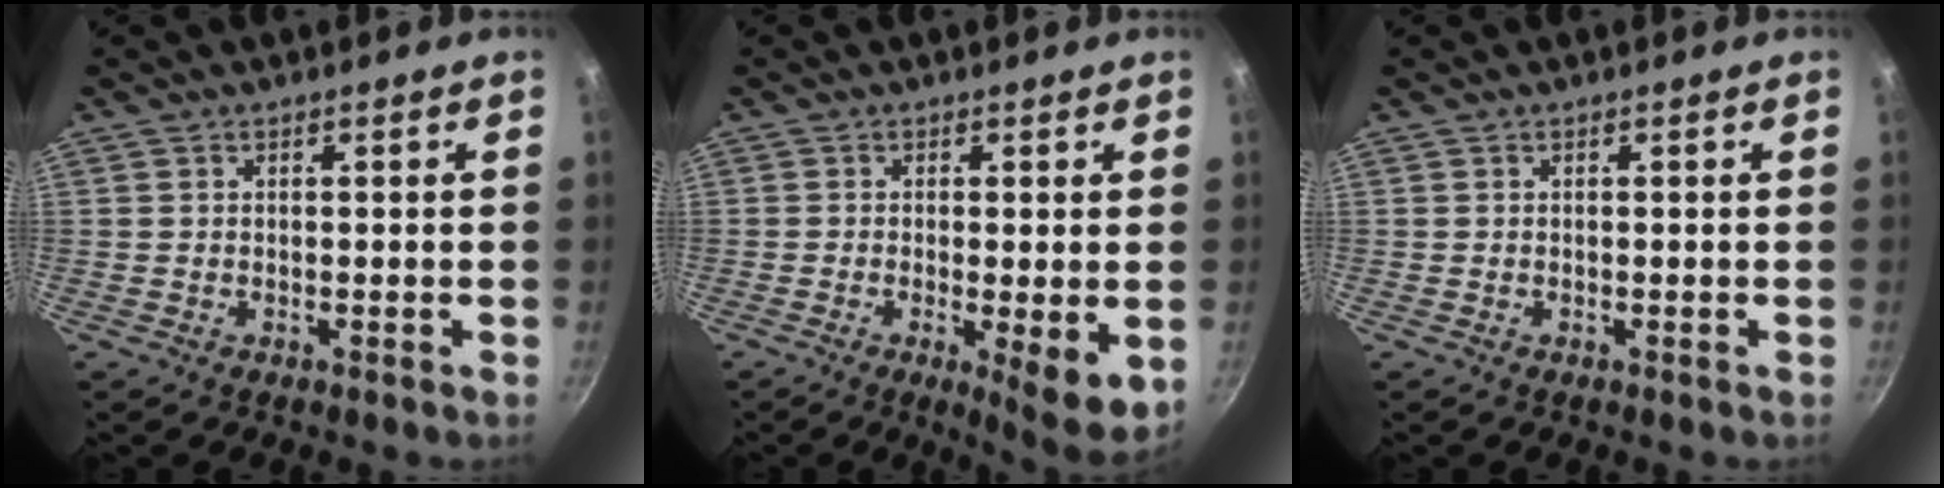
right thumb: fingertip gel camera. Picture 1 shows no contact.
{"total": 7.8, "force": [-1.3, 1.9, 7.4], "torque": [-0.102, -0.017, -0.013]}
{"total": 0.0}